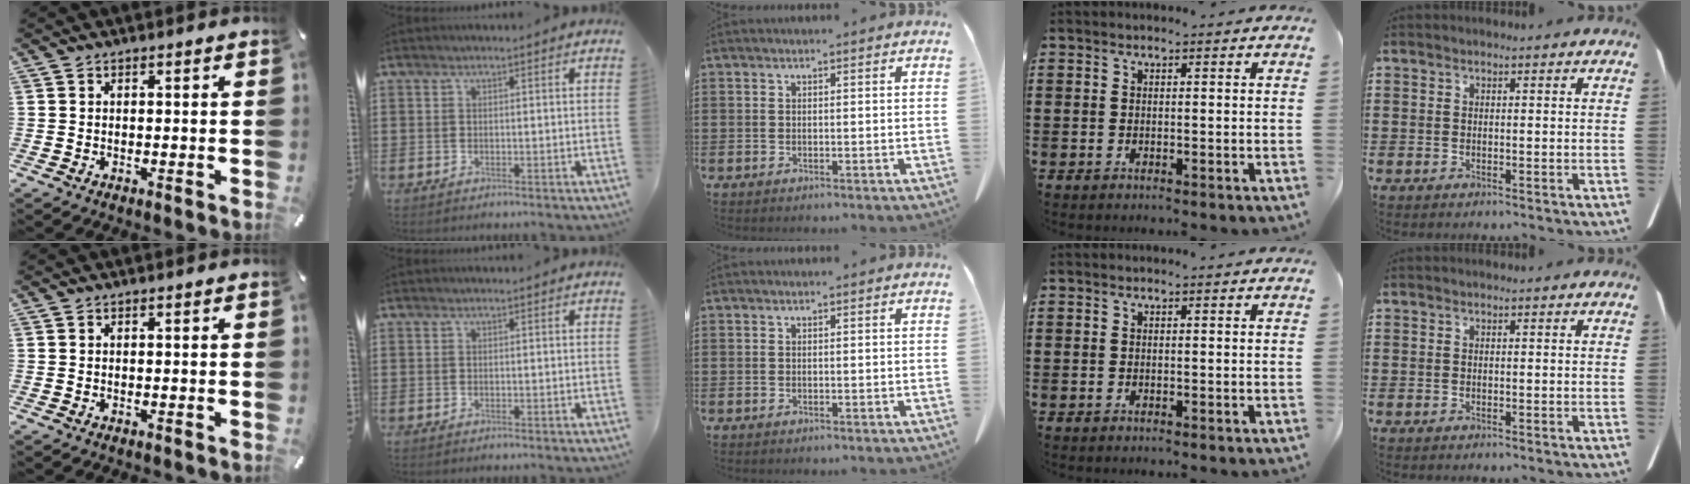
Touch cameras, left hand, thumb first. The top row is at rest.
{}